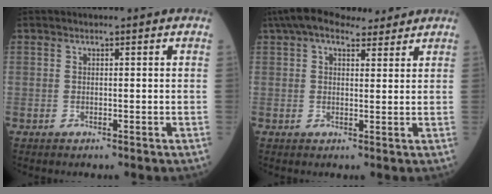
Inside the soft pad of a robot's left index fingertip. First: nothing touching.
{"total": 9.1, "force": [7.2, 3.2, 4.4], "torque": [-0.078, 0.042, 0.117]}